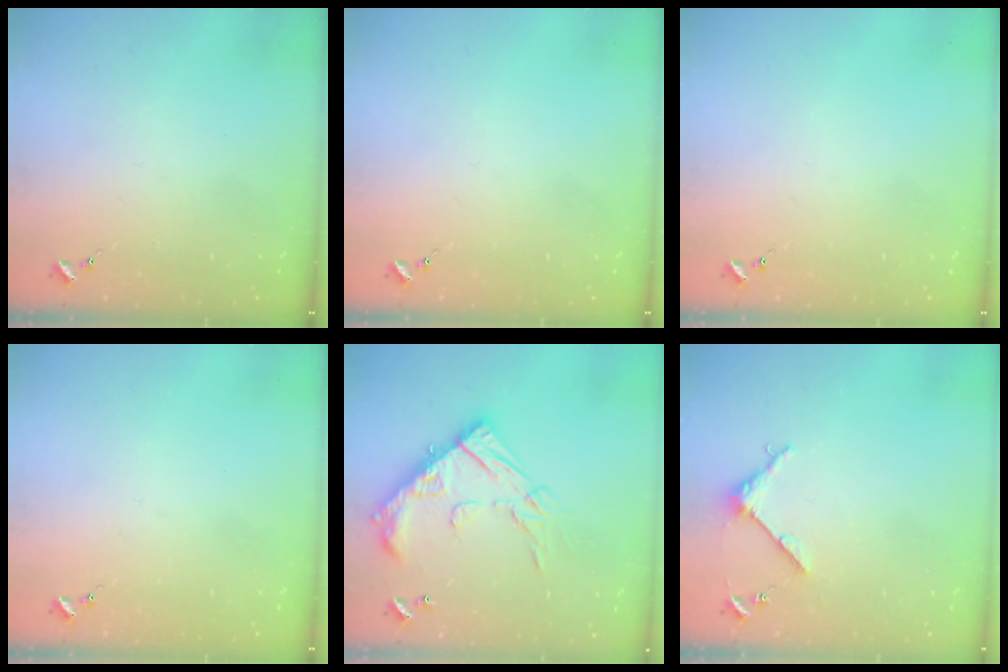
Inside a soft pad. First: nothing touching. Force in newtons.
{"total": 0.0}
{"total": 0.0}
{"total": 0.0}
{"total": 21.7, "press": 21.6, "slide": 1.9}
{"total": 4.0, "press": 4.0, "slide": 0.4}